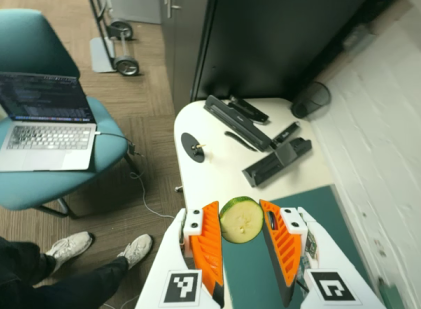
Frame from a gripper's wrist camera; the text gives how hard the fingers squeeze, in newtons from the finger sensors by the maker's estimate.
{"total": 9.1, "left": 9.2, "right": 8.9}